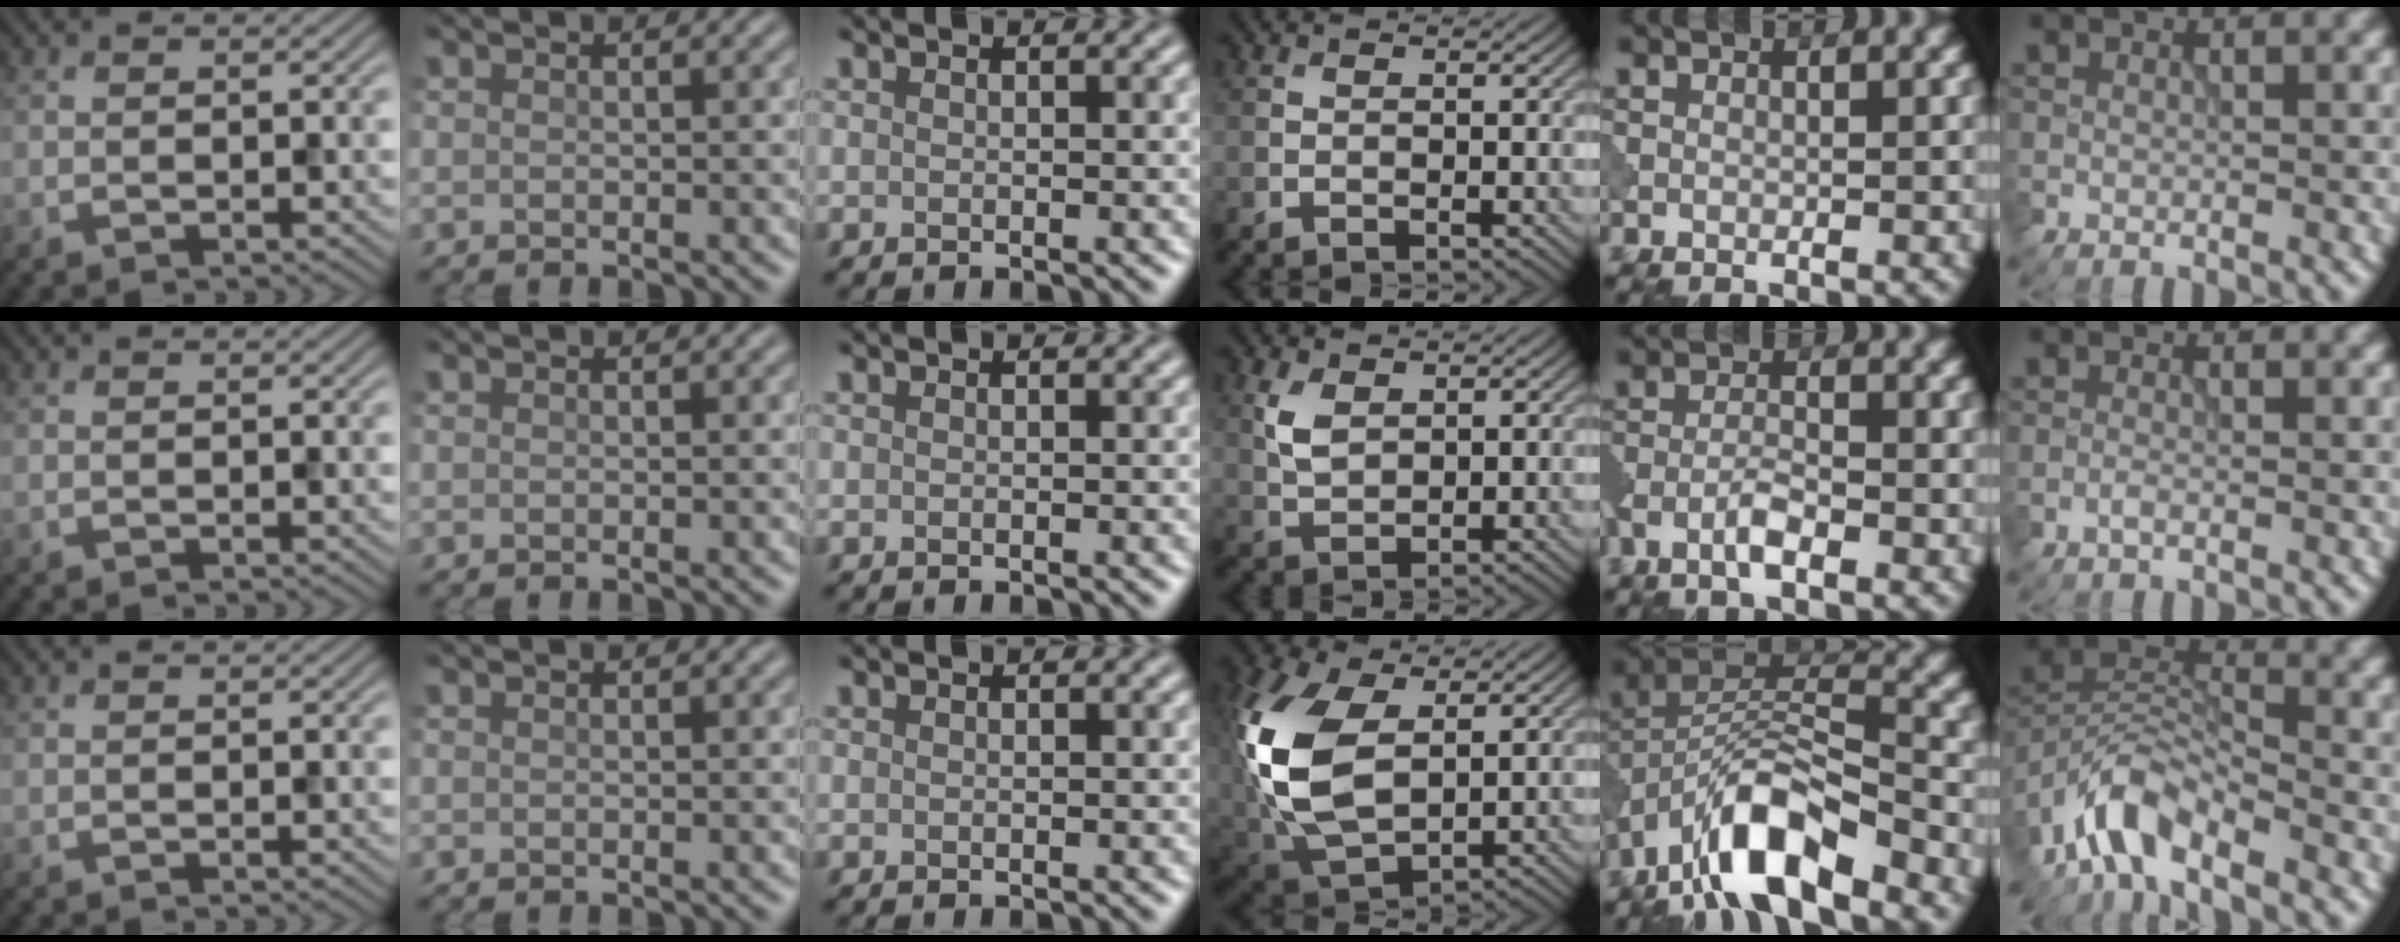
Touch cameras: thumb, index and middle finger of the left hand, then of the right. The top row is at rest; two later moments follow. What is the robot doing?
{"motion": "wipe", "object": "makeup brush"}